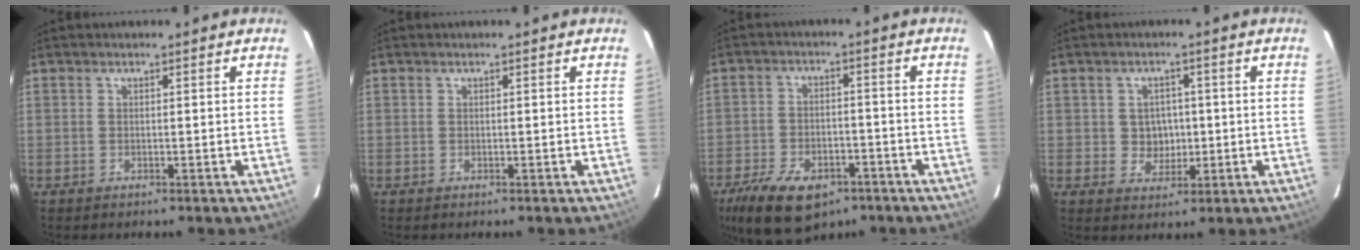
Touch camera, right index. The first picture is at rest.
{"total": 0.0}
{"total": 15.9, "force": [-10.0, 8.5, 8.9], "torque": [-0.205, -0.017, -0.157]}
{"total": 4.2, "force": [0.0, 4.0, 1.3], "torque": [-0.026, 0.010, 0.007]}